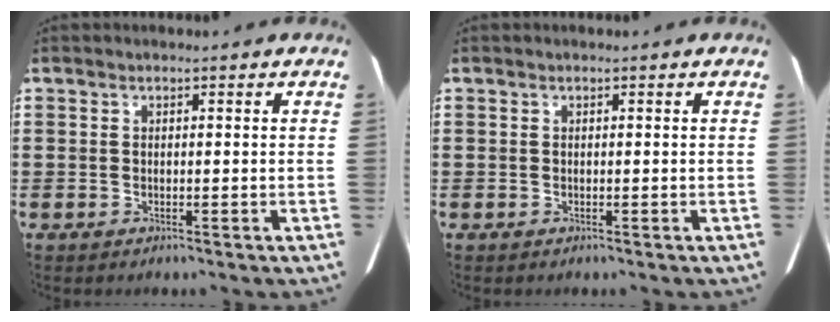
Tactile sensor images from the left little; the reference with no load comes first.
{"total": 0.0}